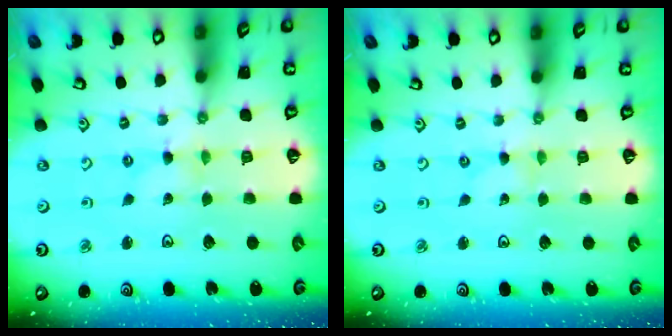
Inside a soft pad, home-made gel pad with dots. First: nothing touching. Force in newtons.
{"total": 0.0}